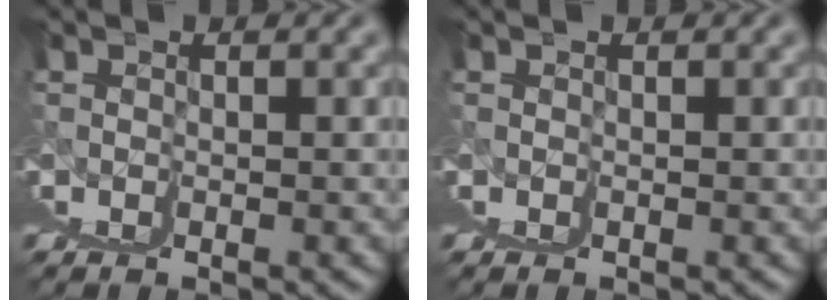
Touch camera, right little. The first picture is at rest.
{"total": 0.0}